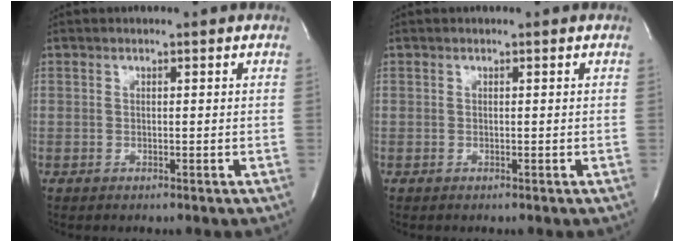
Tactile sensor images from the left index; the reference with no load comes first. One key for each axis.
{"total": 0.0}